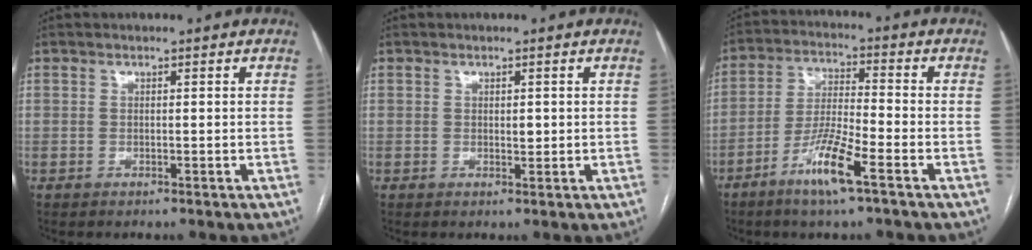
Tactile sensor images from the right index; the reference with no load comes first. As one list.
[{"total": 1.1, "force": [0.1, 0.6, 0.9], "torque": [-0.012, -0.001, 0.003]}, {"total": 9.1, "force": [-5.2, 0.4, 7.5], "torque": [-0.153, -0.010, -0.100]}]